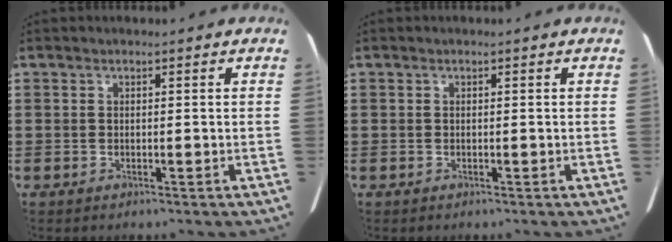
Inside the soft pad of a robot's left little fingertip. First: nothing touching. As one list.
[{"total": 0.0}]